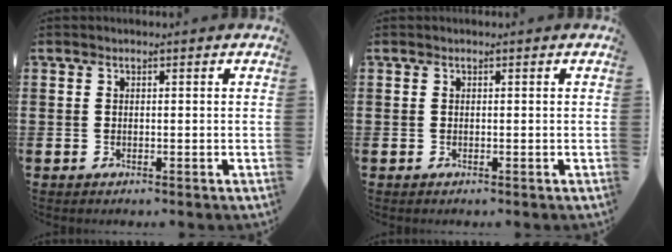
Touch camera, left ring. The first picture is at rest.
{"total": 0.0}